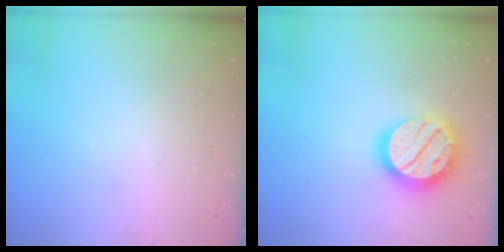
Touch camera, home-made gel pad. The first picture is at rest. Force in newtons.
{"total": 20.6, "press": 20.6, "slide": 1.6}